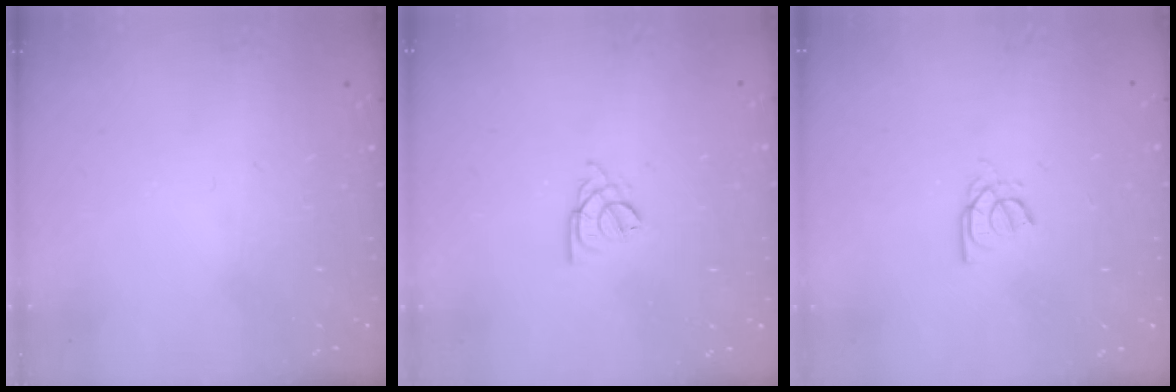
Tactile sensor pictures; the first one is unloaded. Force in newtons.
{"total": 1.8, "press": 1.7, "slide": 0.5}
{"total": 3.0, "press": 3.0, "slide": 0.5}